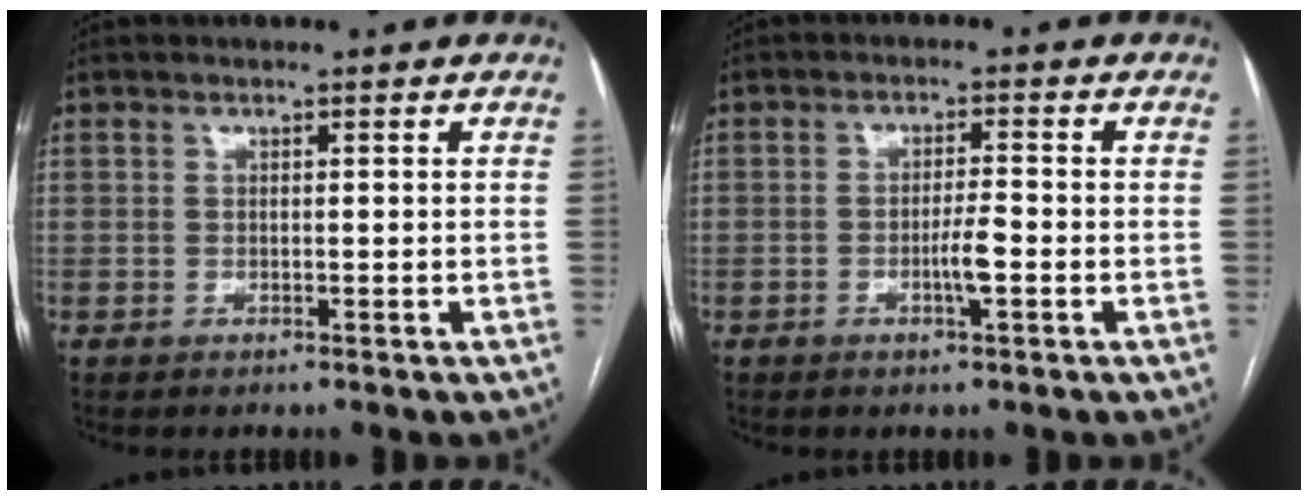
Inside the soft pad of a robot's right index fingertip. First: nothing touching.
{"total": 3.5, "force": [-1.2, 0.2, 3.3], "torque": [-0.061, -0.001, -0.017]}